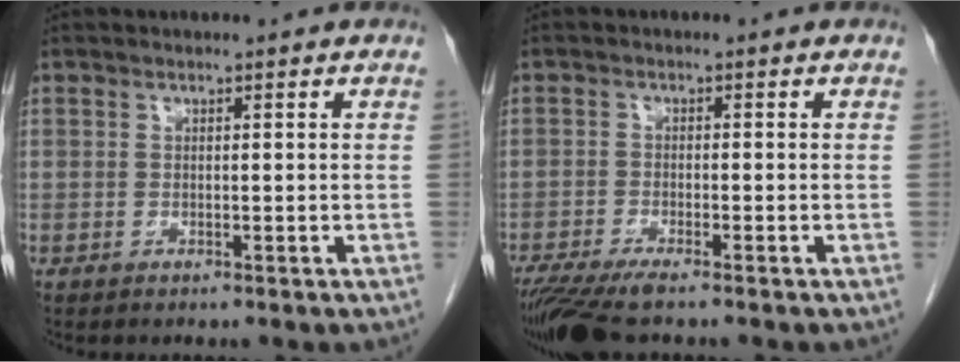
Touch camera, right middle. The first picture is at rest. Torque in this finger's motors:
{"motor_torque": [0.11, -0.08, 0.05, 0.02]}